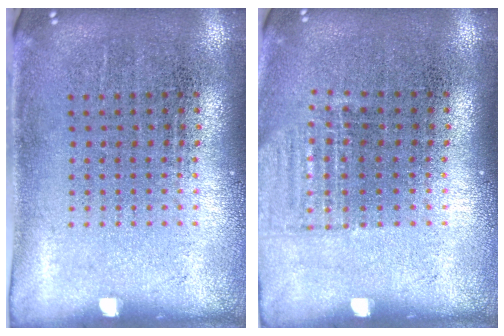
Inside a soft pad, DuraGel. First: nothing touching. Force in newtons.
{"total": 0.9, "press": 0.9, "slide": 0.3}